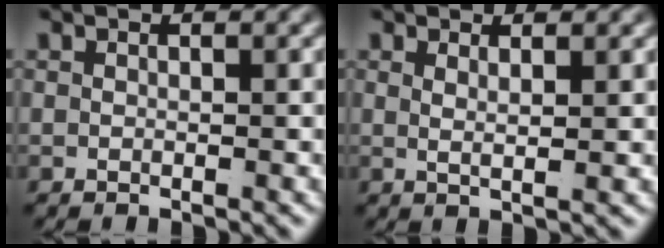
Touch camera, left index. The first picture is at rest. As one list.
[{"total": 1.5, "force": [0.8, -0.6, 1.1], "torque": [-0.020, -0.014, 0.026]}]